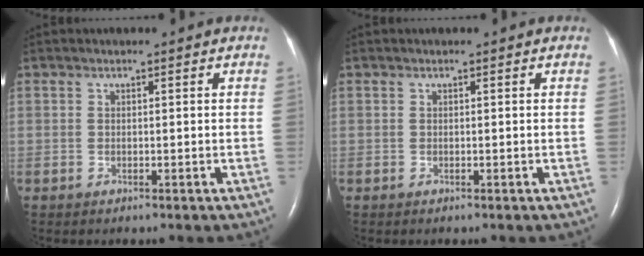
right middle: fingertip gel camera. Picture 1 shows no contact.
{"total": 0.0}